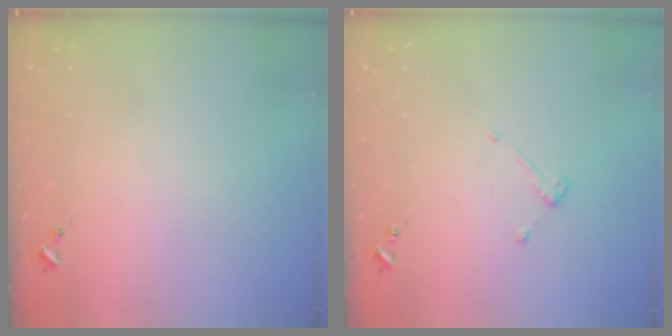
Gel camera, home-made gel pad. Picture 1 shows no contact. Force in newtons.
{"total": 3.0, "press": 3.0, "slide": 0.6}